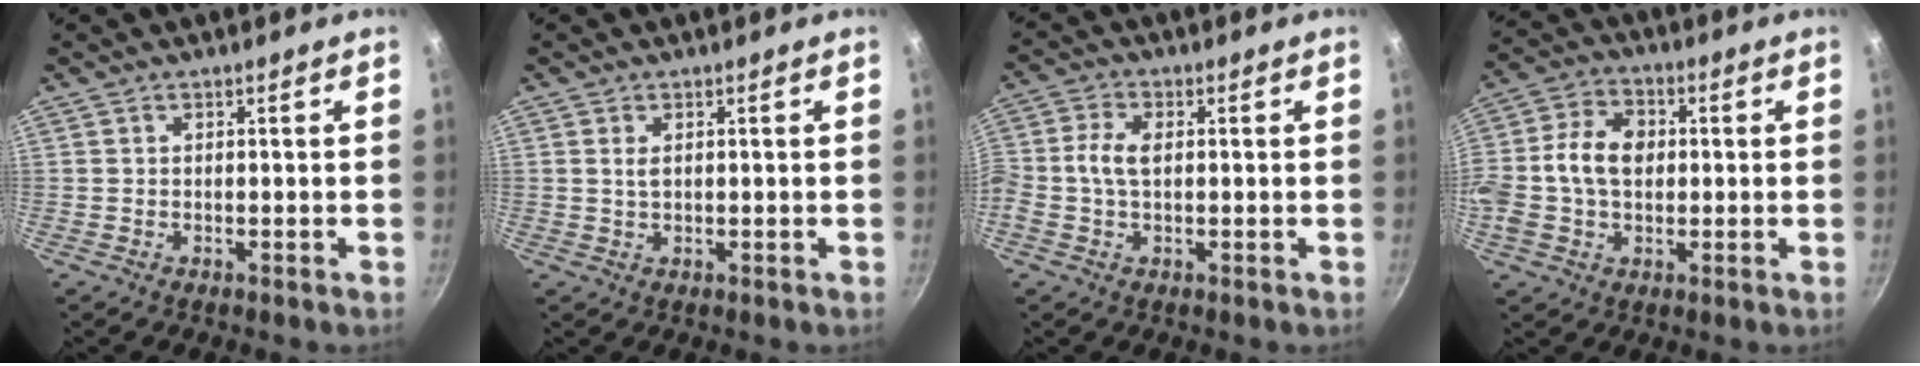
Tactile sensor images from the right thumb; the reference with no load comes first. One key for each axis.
{"total": 1.7, "fx": 0.5, "fy": 0.9, "fz": 1.3, "tx": -0.024, "ty": -0.001, "tz": 0.010}
{"total": 4.9, "fx": 0.1, "fy": 2.9, "fz": 4.0, "tx": -0.087, "ty": 0.013, "tz": -0.007}
{"total": 11.9, "fx": 0.4, "fy": 8.6, "fz": 8.3, "tx": -0.142, "ty": 0.021, "tz": -0.010}